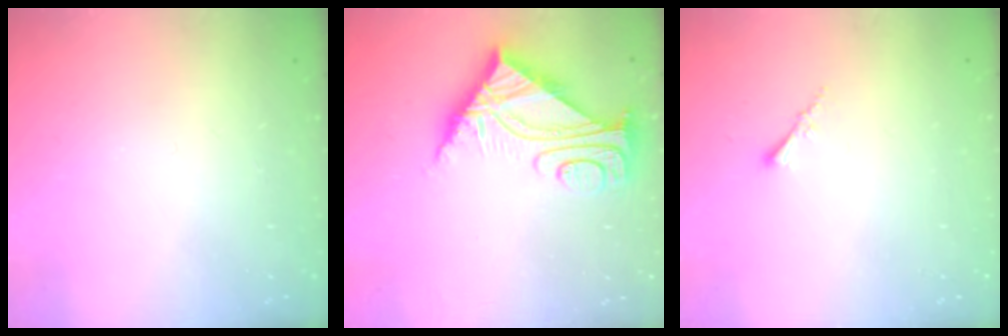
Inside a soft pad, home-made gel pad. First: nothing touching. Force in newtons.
{"total": 7.1, "press": 7.0, "slide": 0.7}
{"total": 1.5, "press": 1.5, "slide": 0.4}